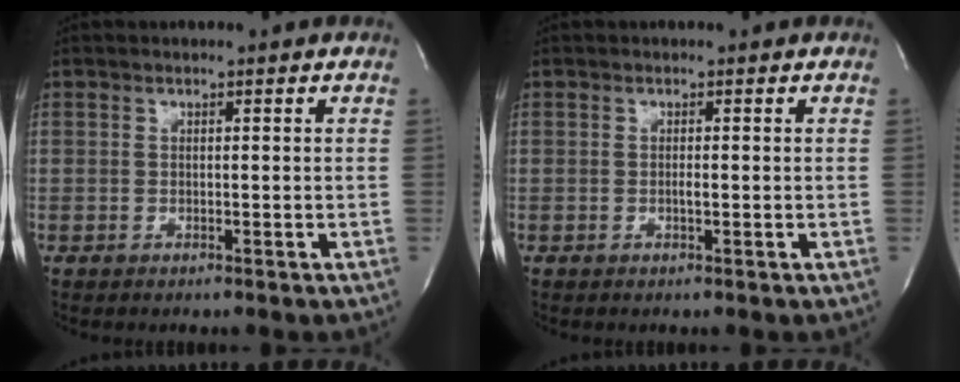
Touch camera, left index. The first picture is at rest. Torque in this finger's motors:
{"motor_torque": [0.20, 0.01, 0.04, 0.00]}